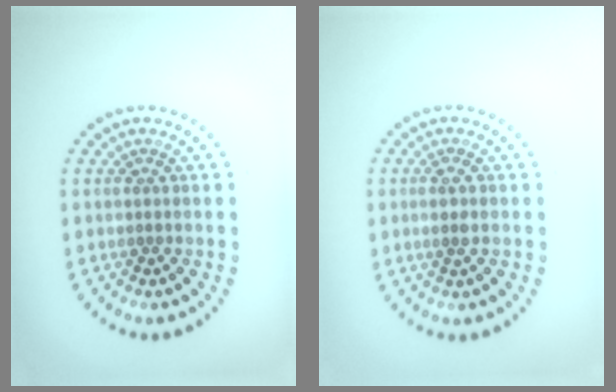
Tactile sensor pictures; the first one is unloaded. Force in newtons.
{"total": 1.1, "press": 0.8, "slide": 0.8}